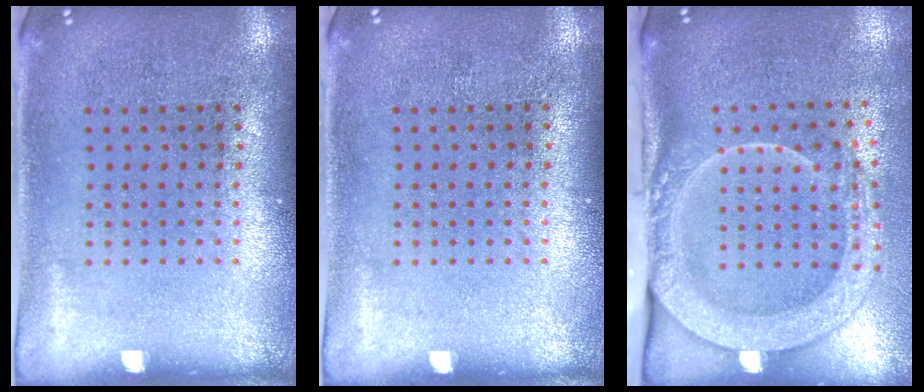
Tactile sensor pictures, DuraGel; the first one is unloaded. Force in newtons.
{"total": 0.0}
{"total": 2.7, "press": 2.1, "slide": 1.7}